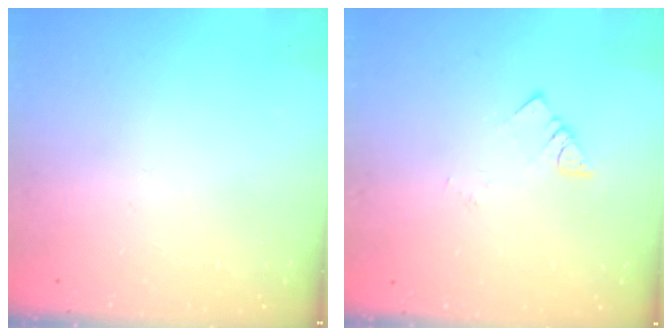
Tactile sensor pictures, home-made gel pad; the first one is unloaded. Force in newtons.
{"total": 1.9, "press": 1.9, "slide": 0.1}